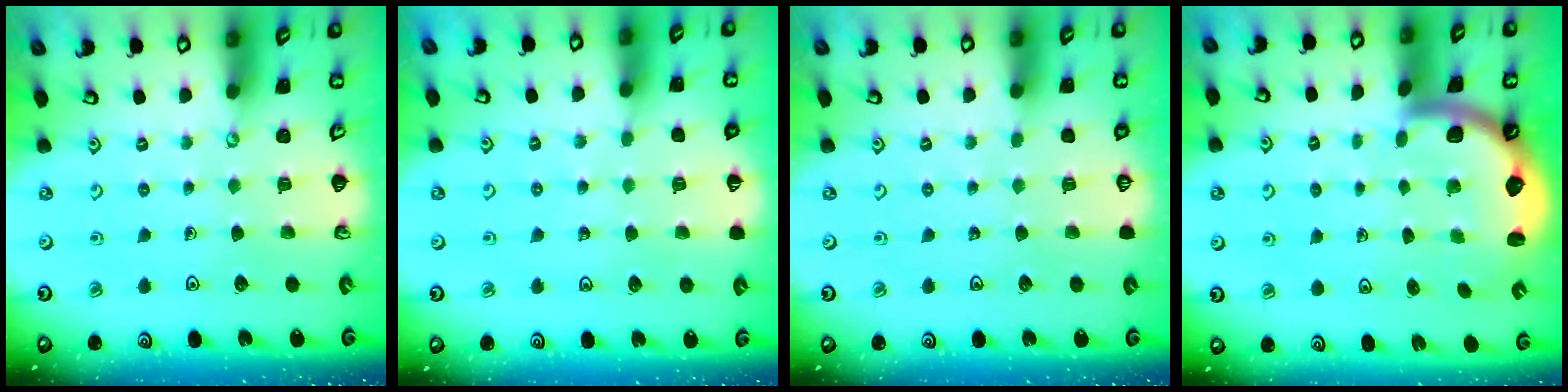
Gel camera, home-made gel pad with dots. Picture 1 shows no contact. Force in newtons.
{"total": 3.0, "press": 2.9, "slide": 0.6}
{"total": 0.0}
{"total": 2.5, "press": 2.5, "slide": 0.4}